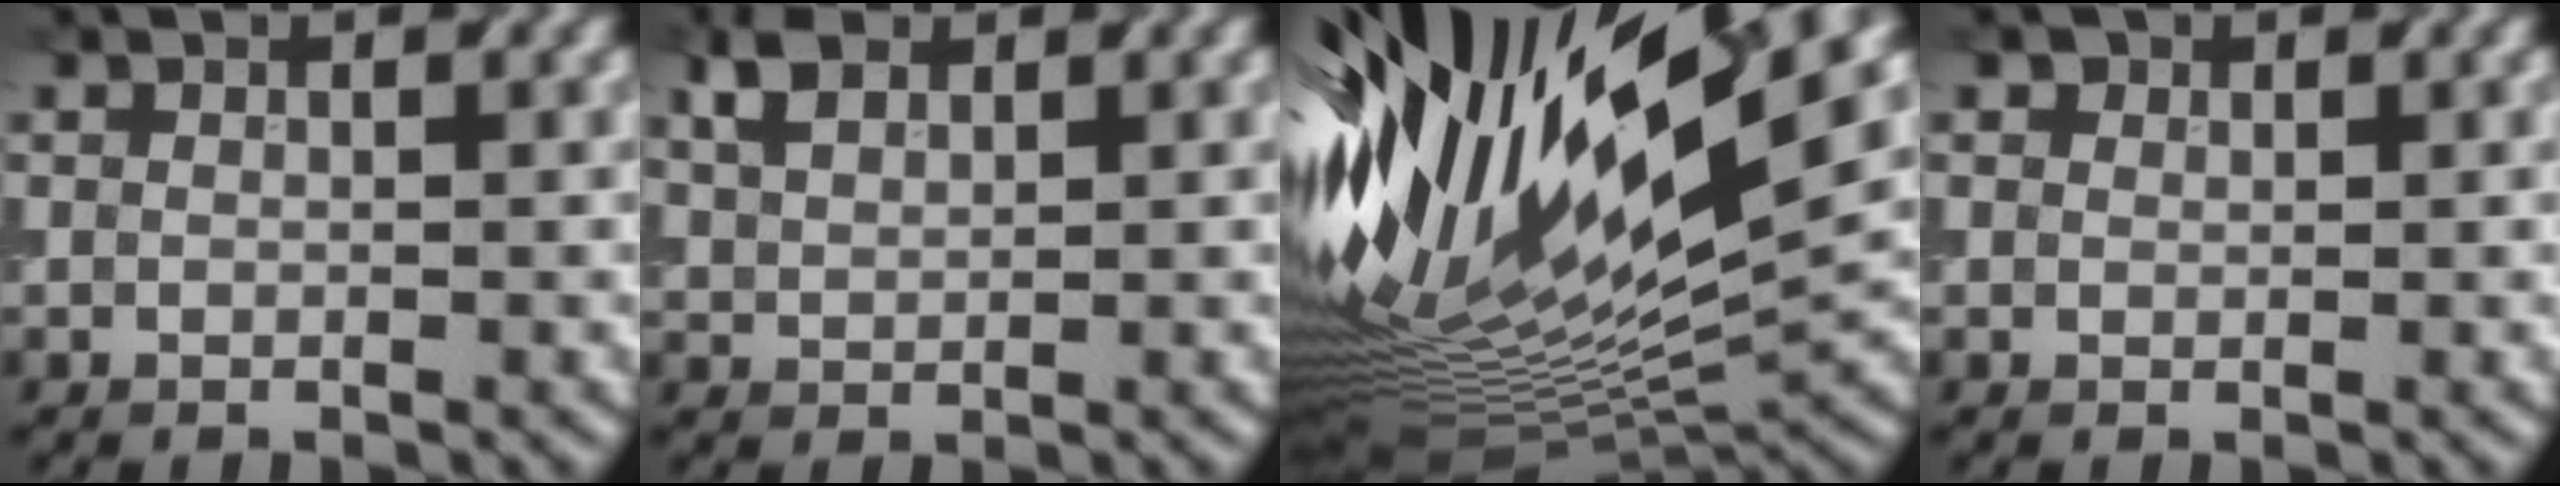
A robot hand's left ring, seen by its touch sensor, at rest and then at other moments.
{"total": 2.8, "force": [1.7, 1.6, 1.6], "torque": [-0.044, 0.013, 0.038]}
{"total": 17.3, "force": [4.9, 4.8, 15.9], "torque": [-0.314, 0.006, 0.092]}
{"total": 1.0, "force": [0.8, 0.6, 0.4], "torque": [-0.004, 0.002, 0.006]}